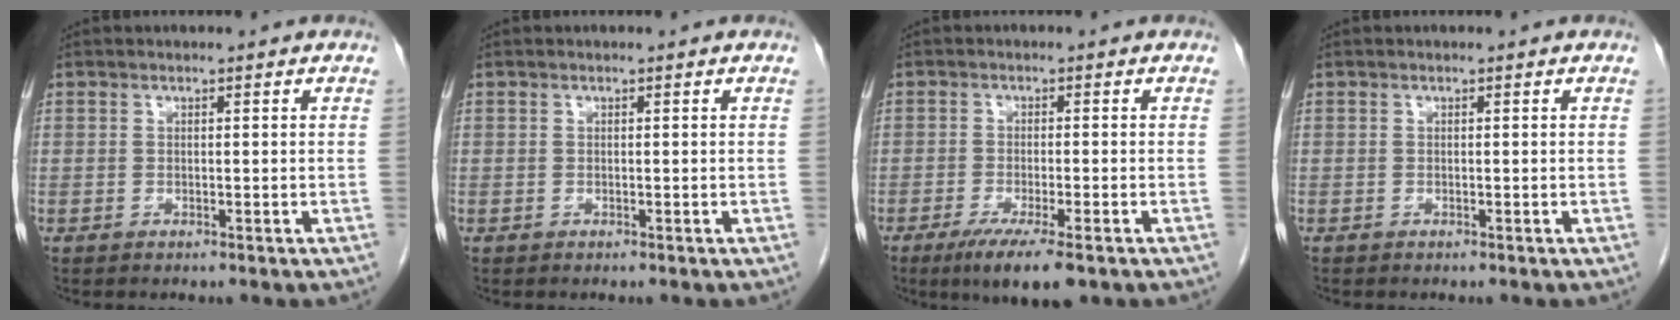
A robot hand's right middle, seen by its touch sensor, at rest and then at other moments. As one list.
[{"total": 0.0}, {"total": 7.7, "force": [-4.8, 1.1, 5.8], "torque": [-0.095, -0.020, -0.073]}, {"total": 0.0}]